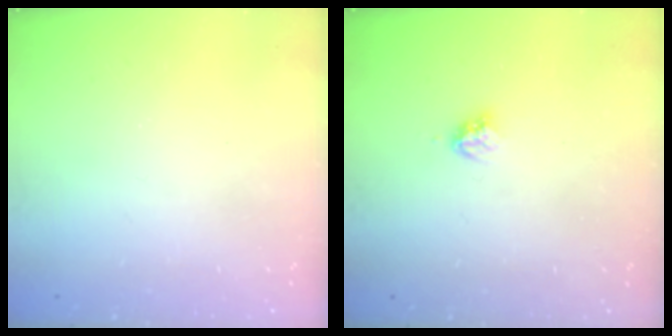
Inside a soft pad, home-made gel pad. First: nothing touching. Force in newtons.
{"total": 3.3, "press": 3.3, "slide": 0.3}